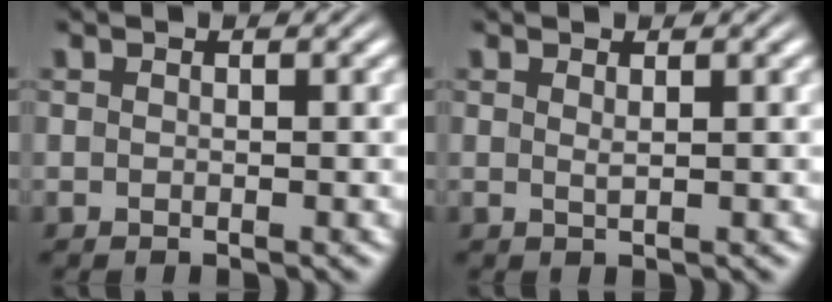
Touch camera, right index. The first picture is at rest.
{"total": 0.8, "force": [0.5, -0.5, 0.3], "torque": [-0.004, -0.007, 0.013]}